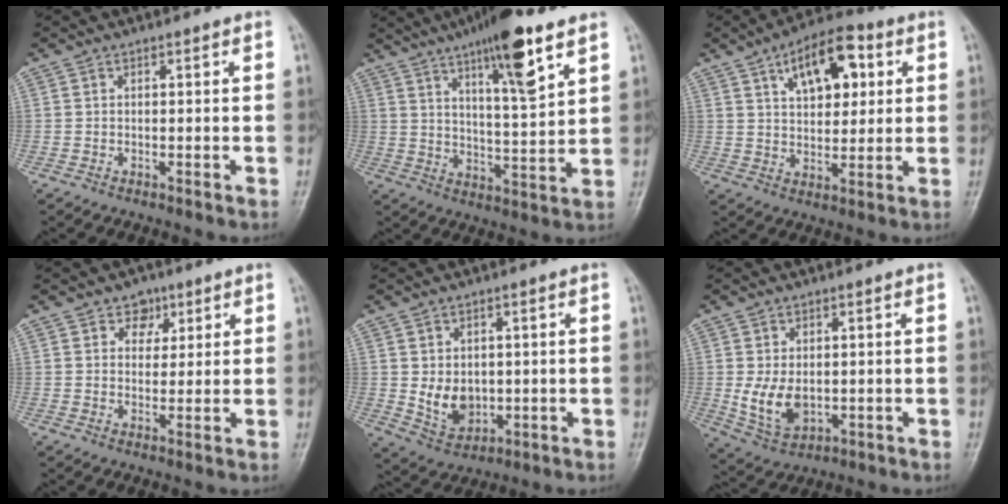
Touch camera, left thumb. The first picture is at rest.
{"total": 14.4, "force": [8.4, 2.7, 11.4], "torque": [-0.173, -0.040, 0.137]}
{"total": 12.8, "force": [5.0, 6.7, 9.7], "torque": [-0.117, -0.004, 0.077]}
{"total": 4.1, "force": [2.1, 3.2, 1.3], "torque": [0.011, -0.008, 0.029]}
{"total": 7.0, "force": [0.0, 5.3, 4.5], "torque": [-0.055, -0.013, 0.018]}
{"total": 7.5, "force": [-0.3, 4.9, 5.6], "torque": [-0.095, -0.012, 0.010]}